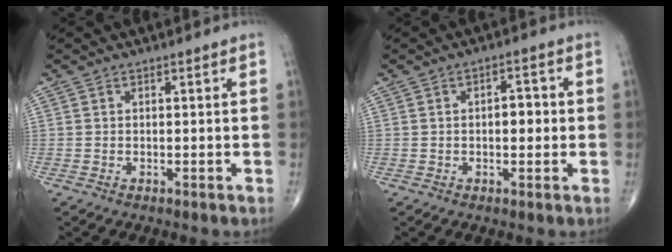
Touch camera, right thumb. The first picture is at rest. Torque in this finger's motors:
{"motor_torque": [0.18, -0.28, 0.33, 0.17, 0.07]}